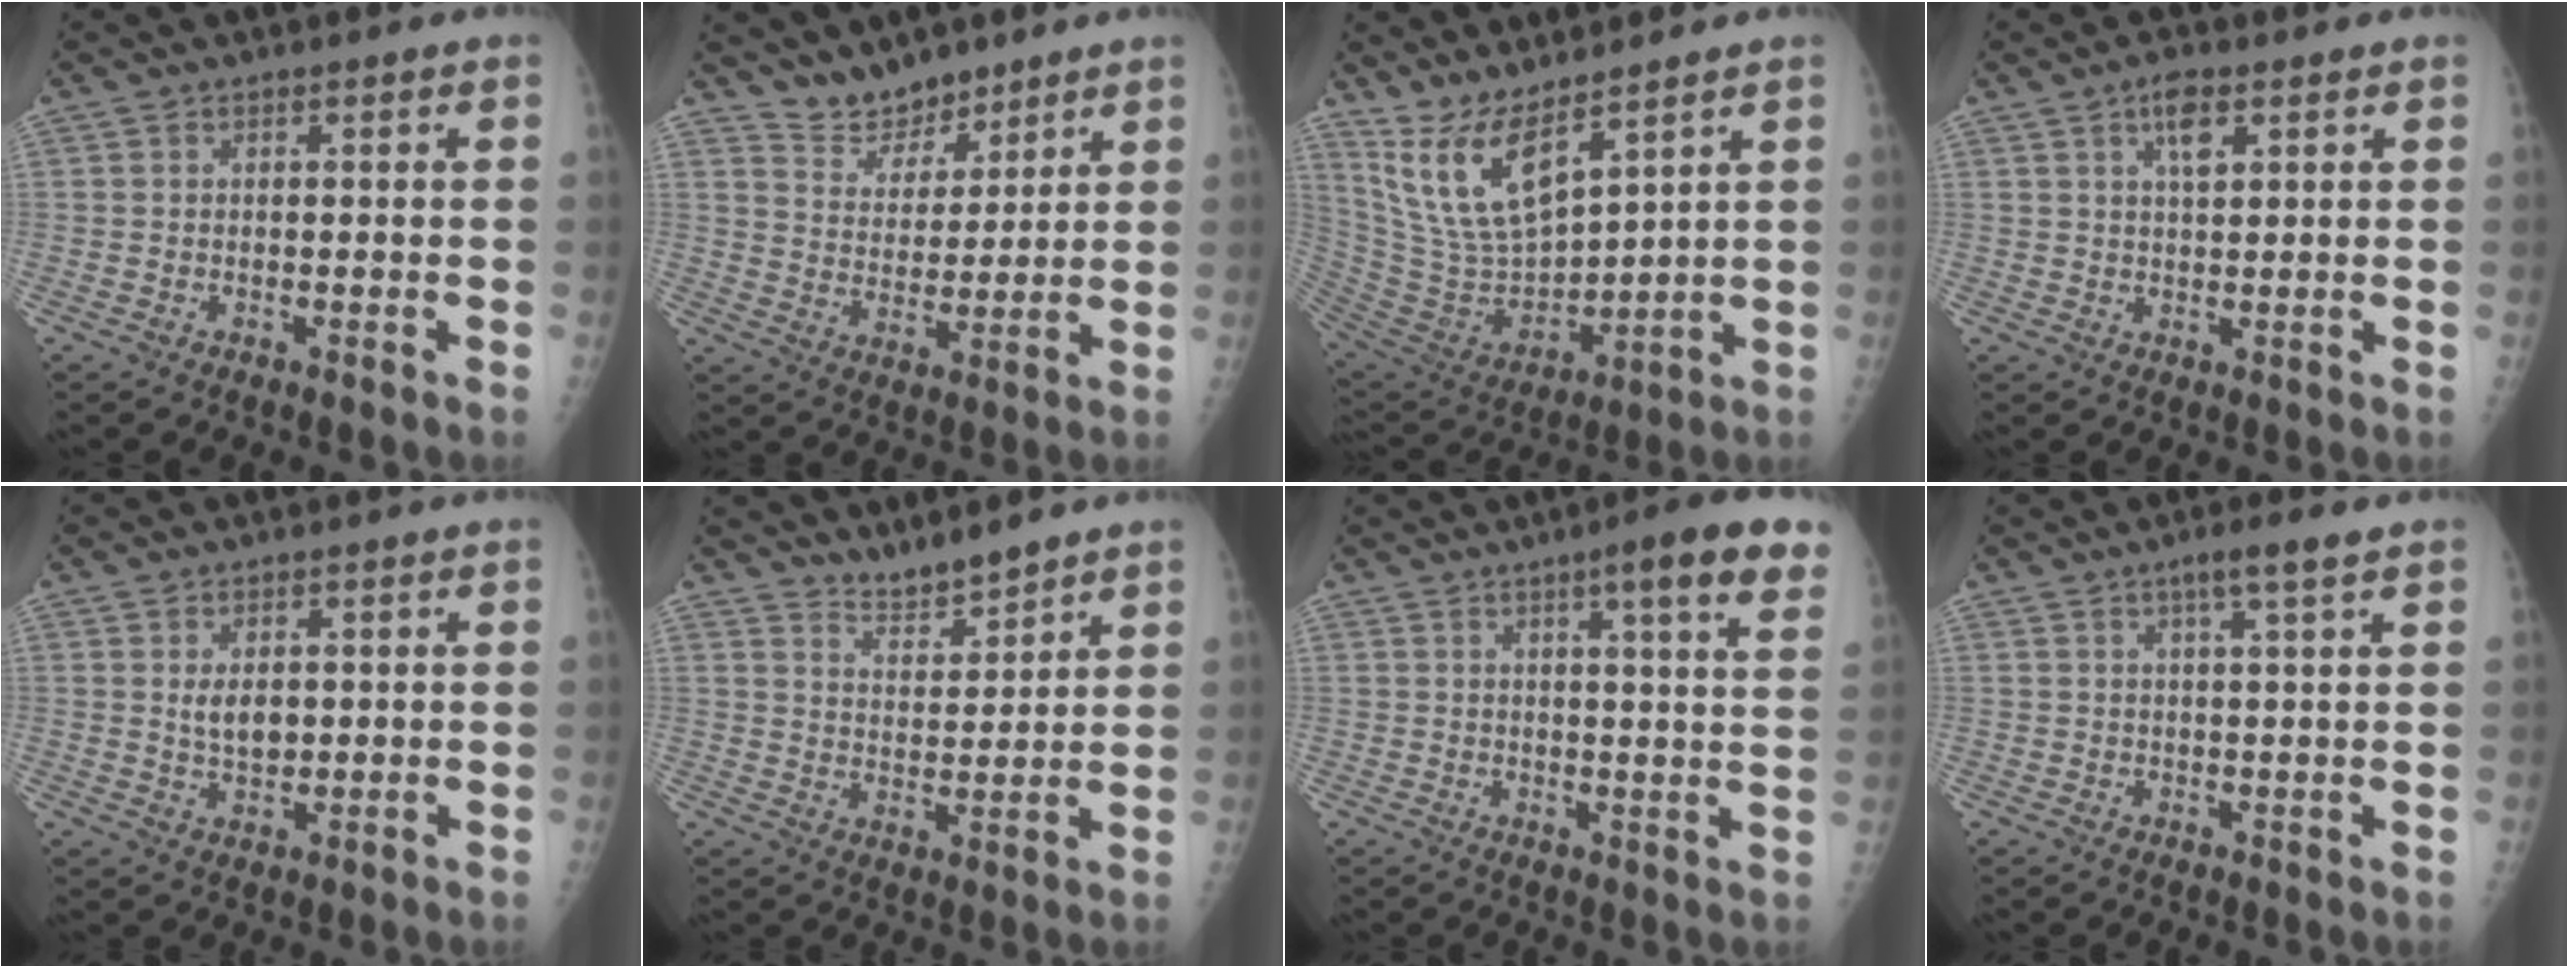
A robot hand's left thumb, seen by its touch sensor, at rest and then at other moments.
{"total": 7.4, "force": [6.5, 3.3, 1.3], "torque": [0.006, -0.054, 0.127]}
{"total": 13.0, "force": [9.5, 4.1, 7.9], "torque": [-0.141, -0.061, 0.213]}
{"total": 4.4, "force": [2.2, 1.8, 3.3], "torque": [-0.052, -0.006, 0.037]}
{"total": 3.8, "force": [0.8, 2.5, 2.8], "torque": [-0.037, -0.009, 0.019]}
{"total": 5.4, "force": [5.1, 0.9, 1.5], "torque": [-0.020, -0.039, 0.099]}
{"total": 11.2, "force": [6.4, 1.3, 9.1], "torque": [-0.110, -0.022, 0.071]}
{"total": 4.0, "force": [2.4, 0.0, 3.3], "torque": [-0.058, -0.005, 0.042]}